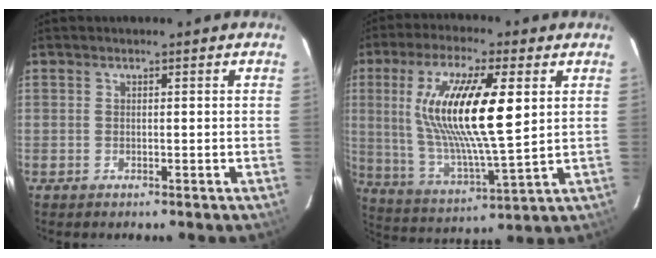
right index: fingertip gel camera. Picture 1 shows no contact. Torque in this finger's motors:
{"motor_torque": [1.74, 0.34, 1.05, 0.21]}